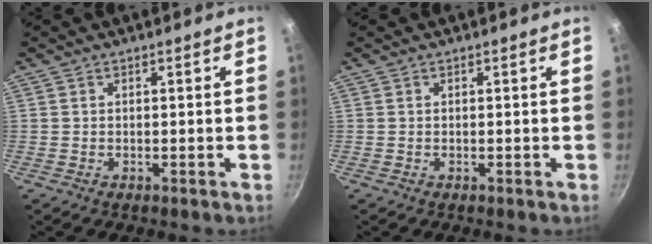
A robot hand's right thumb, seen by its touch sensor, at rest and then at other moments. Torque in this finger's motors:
{"motor_torque": [-0.03, 0.03, 0.00, 0.00, 0.00]}